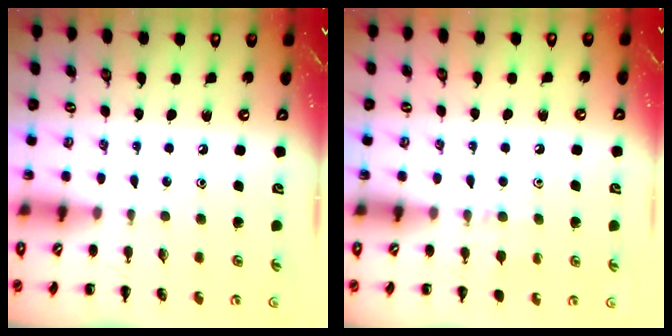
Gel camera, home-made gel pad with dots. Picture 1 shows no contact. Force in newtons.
{"total": 6.7, "press": 6.4, "slide": 1.8}